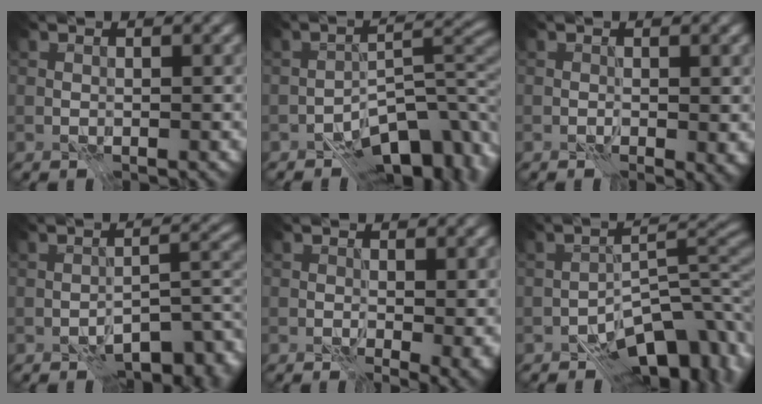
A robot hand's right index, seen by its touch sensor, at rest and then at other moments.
{"total": 8.5, "force": [-5.4, 3.5, 5.5], "torque": [-0.058, 0.003, -0.096]}
{"total": 1.0, "force": [0.1, 0.4, 0.9], "torque": [-0.012, -0.002, 0.002]}
{"total": 7.1, "force": [-4.8, 2.7, 4.5], "torque": [-0.047, -0.005, -0.074]}
{"total": 3.1, "force": [0.2, 1.6, 2.6], "torque": [-0.036, -0.004, 0.005]}
{"total": 9.0, "force": [-6.2, 3.9, 5.3], "torque": [-0.048, -0.003, -0.107]}